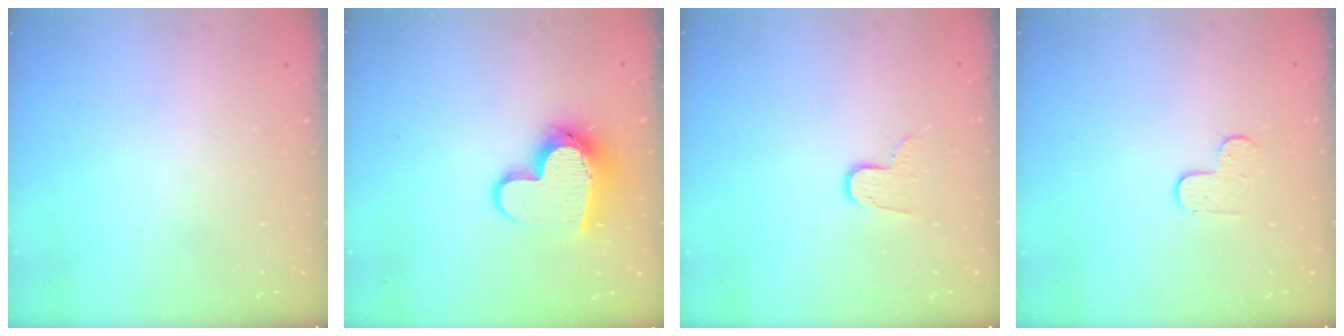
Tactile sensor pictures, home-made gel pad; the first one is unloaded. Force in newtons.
{"total": 12.4, "press": 12.3, "slide": 1.2}
{"total": 7.2, "press": 7.2, "slide": 0.6}
{"total": 4.3, "press": 4.3, "slide": 0.4}